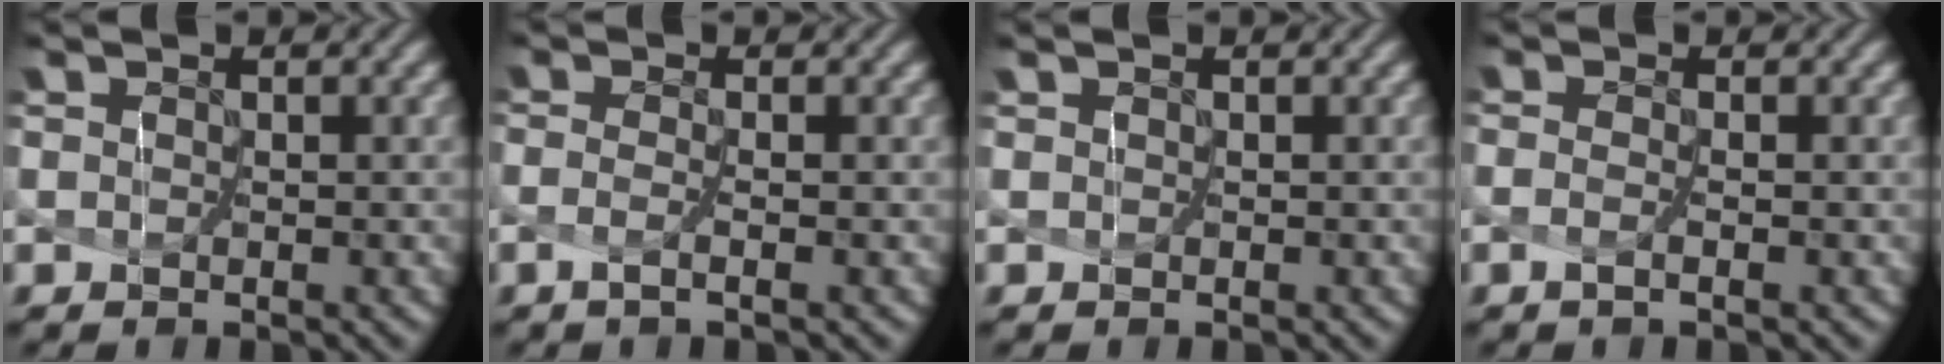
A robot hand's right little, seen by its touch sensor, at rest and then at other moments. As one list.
[{"total": 1.3, "force": [-1.0, -0.5, 0.7], "torque": [-0.033, -0.008, -0.011]}, {"total": 0.0}, {"total": 1.0, "force": [-0.8, -0.4, 0.4], "torque": [-0.022, -0.006, -0.006]}]